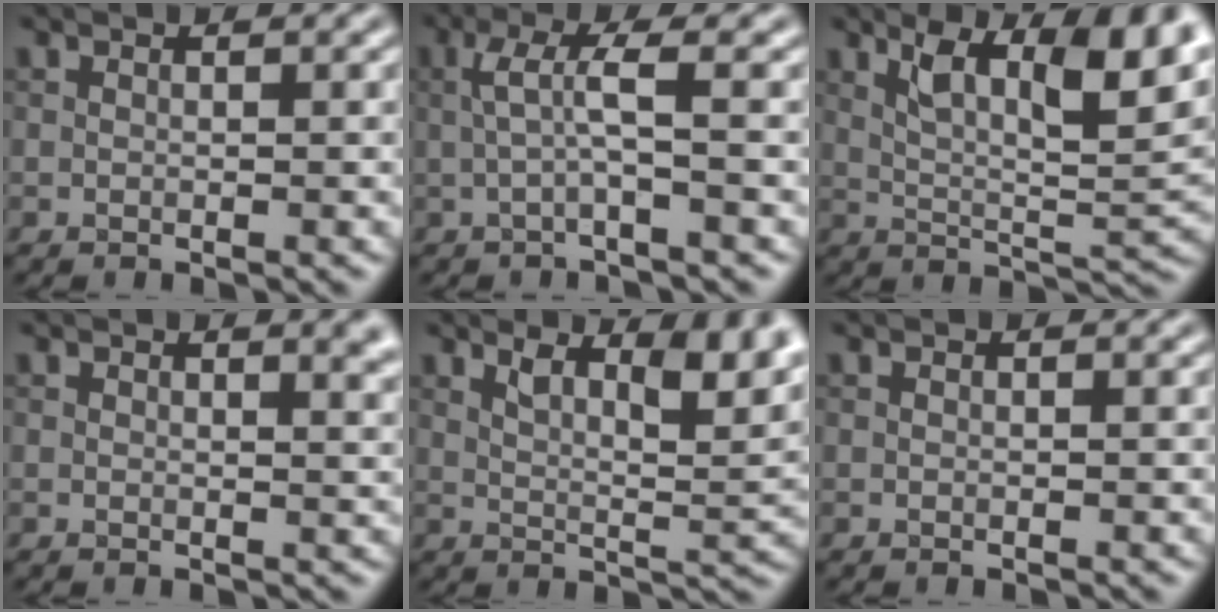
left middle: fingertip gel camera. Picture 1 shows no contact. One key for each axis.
{"total": 2.5, "fx": -0.2, "fy": 0.0, "fz": 2.5, "tx": -0.054, "ty": 0.008, "tz": -0.006}
{"total": 9.6, "fx": 4.4, "fy": 2.9, "fz": 8.1, "tx": -0.132, "ty": -0.002, "tz": 0.077}
{"total": 2.0, "fx": 1.5, "fy": 0.6, "fz": 1.3, "tx": -0.004, "ty": 0.000, "tz": 0.020}
{"total": 6.4, "fx": 3.5, "fy": 1.8, "fz": 5.1, "tx": -0.071, "ty": -0.003, "tz": 0.057}
{"total": 0.0}